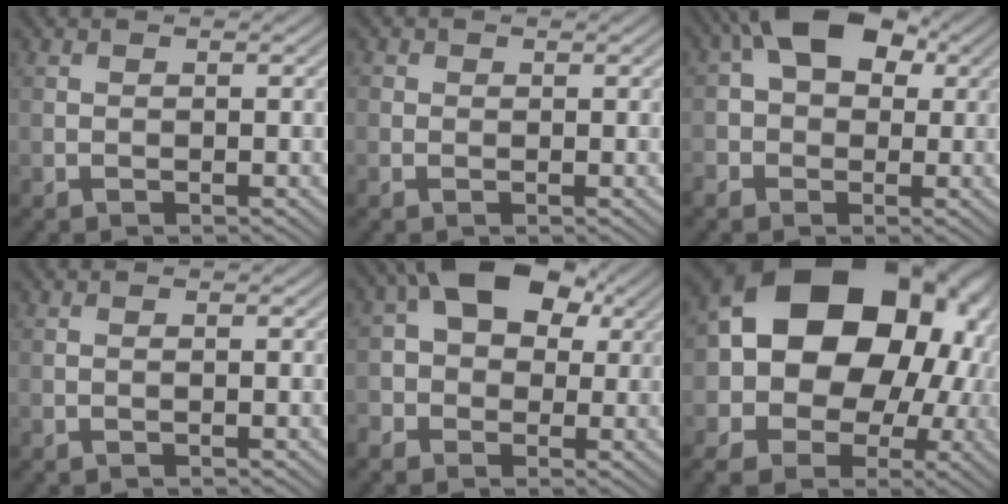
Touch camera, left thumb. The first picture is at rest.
{"total": 0.9, "force": [0.2, 0.9, 0.2], "torque": [0.000, -0.002, 0.000]}
{"total": 9.3, "force": [1.6, 6.9, 6.0], "torque": [-0.105, 0.026, 0.001]}
{"total": 0.0}
{"total": 10.2, "force": [1.2, 8.0, 6.3], "torque": [-0.106, 0.024, -0.007]}
{"total": 19.9, "force": [1.0, 15.3, 12.7], "torque": [-0.210, -0.017, 0.024]}